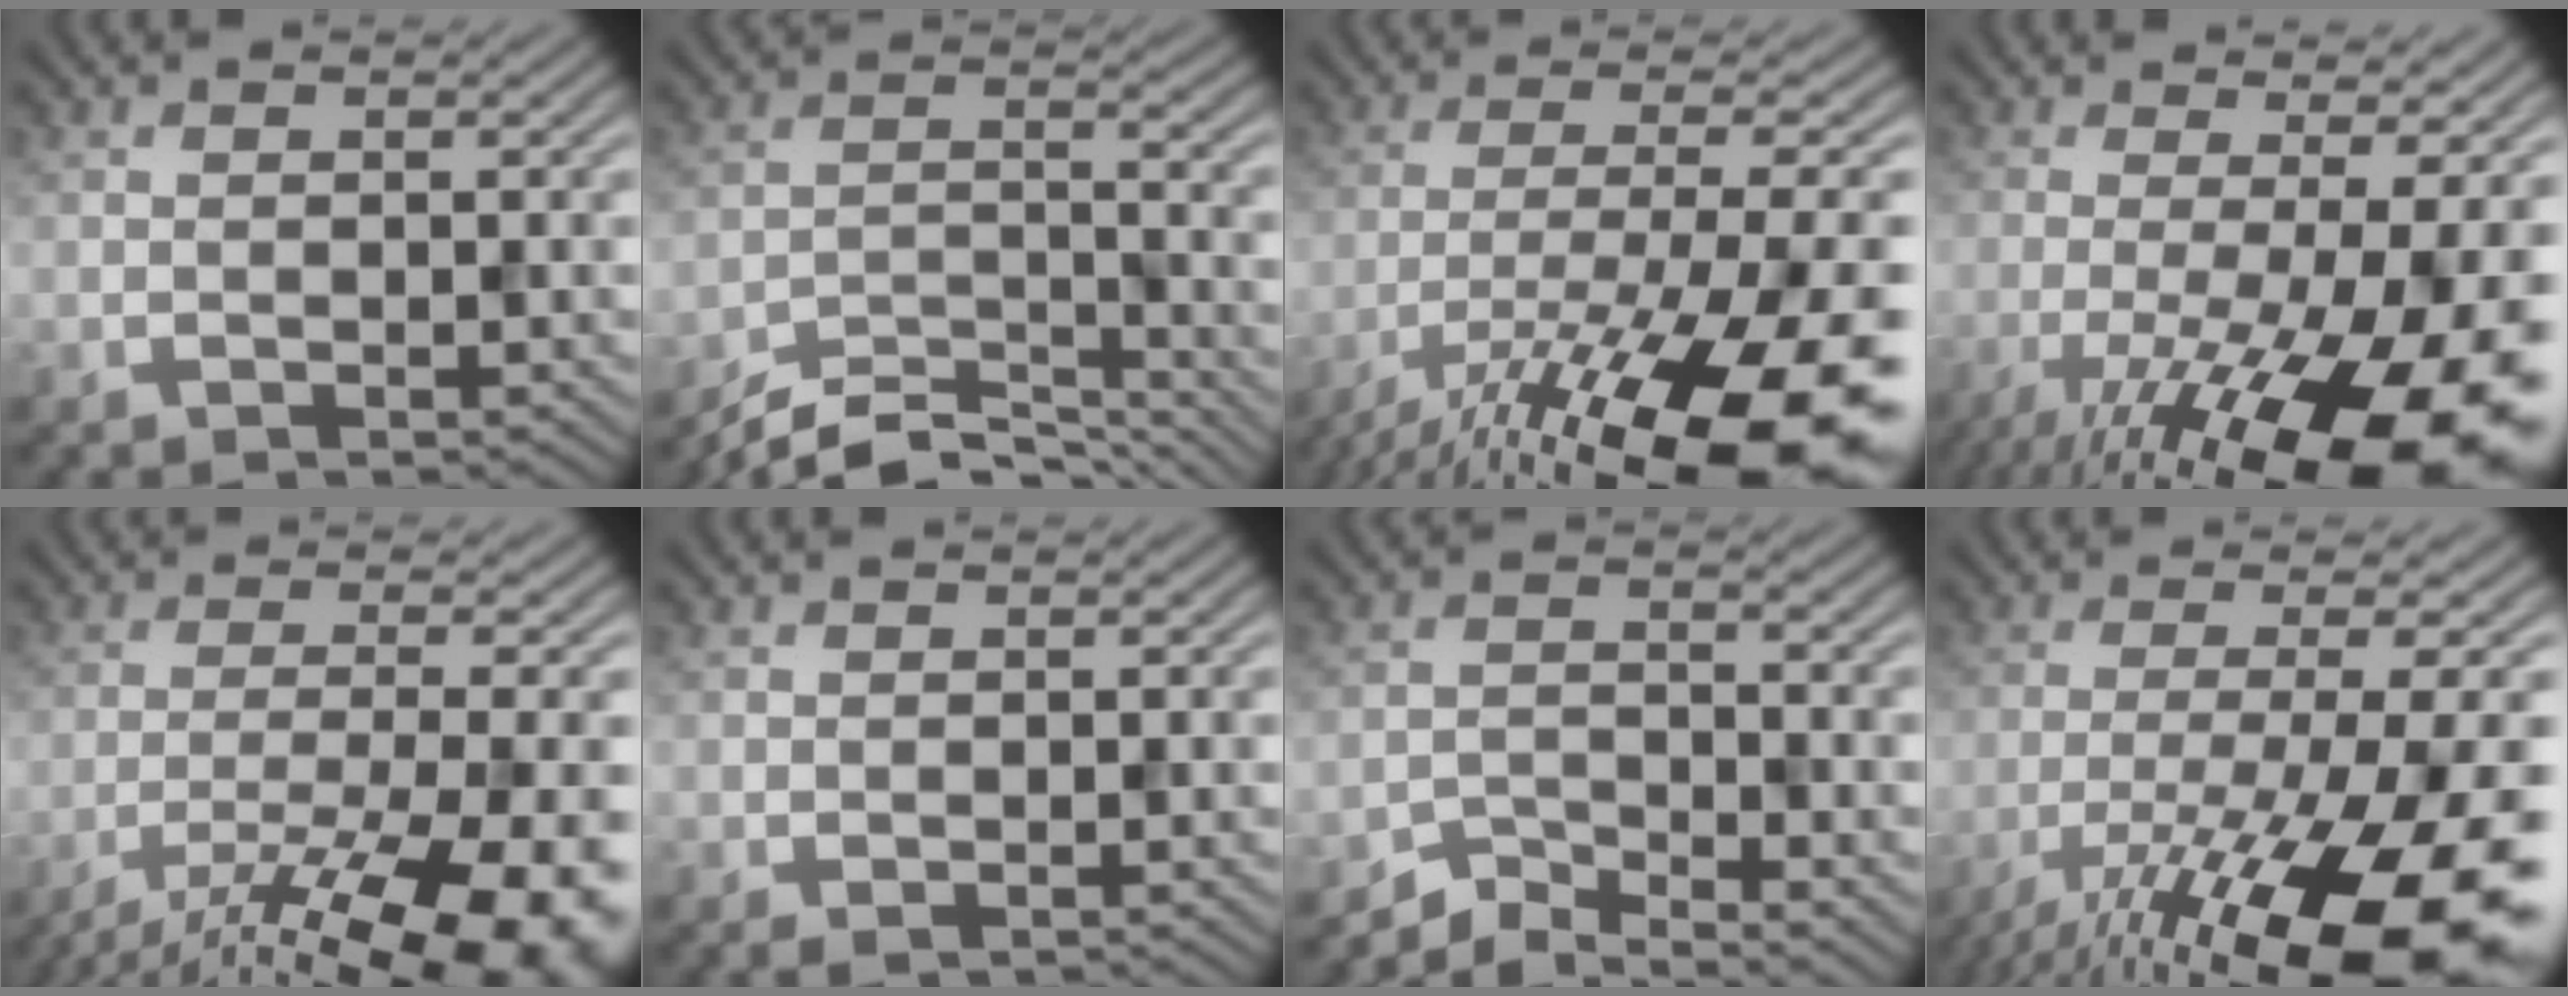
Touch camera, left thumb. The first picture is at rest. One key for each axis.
{"total": 8.0, "fx": -7.2, "fy": 1.6, "fz": 3.0, "tx": -0.058, "ty": -0.004, "tz": -0.128}
{"total": 18.3, "fx": -12.0, "fy": 4.2, "fz": 13.1, "tx": -0.217, "ty": -0.034, "tz": -0.189}
{"total": 18.2, "fx": -7.2, "fy": 4.8, "fz": 16.0, "tx": -0.228, "ty": -0.020, "tz": -0.106}
{"total": 15.8, "fx": -10.6, "fy": 3.3, "fz": 11.1, "tx": -0.173, "ty": -0.034, "tz": -0.152}
{"total": 0.6, "fx": 0.0, "fy": 0.4, "fz": 0.4, "tx": -0.008, "ty": -0.002, "tz": 0.002}
{"total": 3.8, "fx": -3.6, "fy": 0.4, "fz": 1.2, "tx": -0.019, "ty": 0.001, "tz": -0.077}
{"total": 18.3, "fx": -10.5, "fy": 3.9, "fz": 14.5, "tx": -0.220, "ty": -0.020, "tz": -0.173}